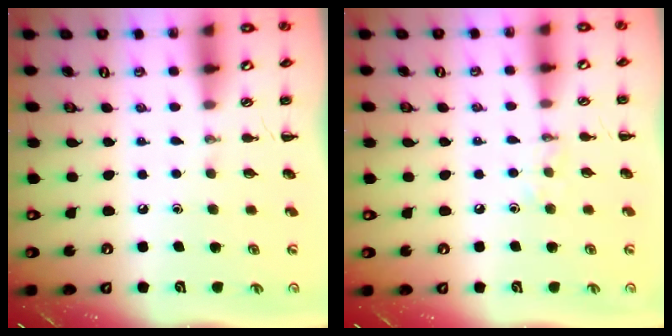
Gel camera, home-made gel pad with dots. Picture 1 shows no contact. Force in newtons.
{"total": 3.8, "press": 3.7, "slide": 1.2}